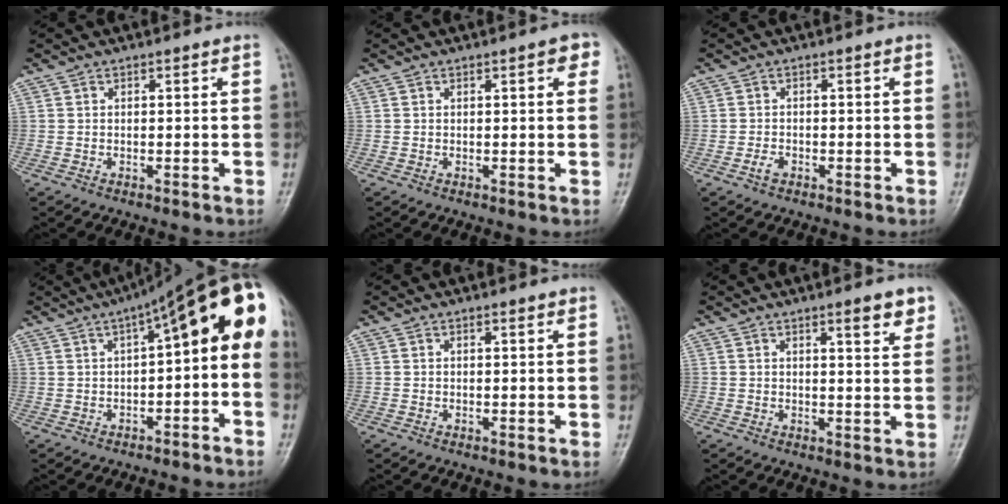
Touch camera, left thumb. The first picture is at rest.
{"total": 2.9, "force": [1.2, 1.1, 2.5], "torque": [-0.021, 0.001, 0.009]}
{"total": 1.8, "force": [-1.0, 1.0, 1.0], "torque": [-0.020, 0.006, -0.021]}
{"total": 16.4, "force": [1.9, 6.1, 15.1], "torque": [-0.185, 0.056, 0.018]}
{"total": 0.7, "force": [0.5, 0.2, 0.4], "torque": [-0.008, -0.002, 0.008]}
{"total": 5.1, "force": [3.2, 1.1, 3.8], "torque": [-0.041, -0.019, 0.043]}